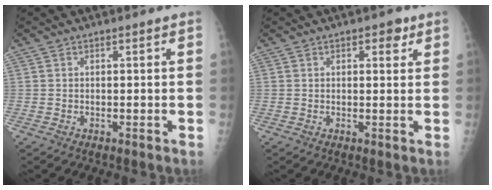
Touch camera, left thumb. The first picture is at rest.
{"total": 3.0, "force": [1.5, 1.6, 2.0], "torque": [-0.011, -0.003, 0.017]}